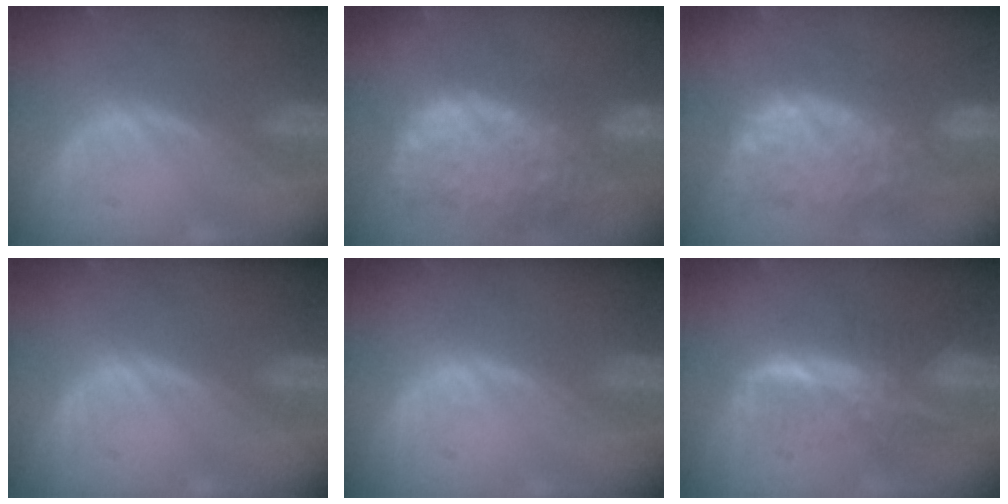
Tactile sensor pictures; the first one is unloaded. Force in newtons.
{"total": 14.4, "press": 11.7, "slide": 8.3}
{"total": 11.4, "press": 10.4, "slide": 4.7}
{"total": 0.0}
{"total": 0.5, "press": 0.5, "slide": 0.1}
{"total": 8.1, "press": 7.0, "slide": 4.2}